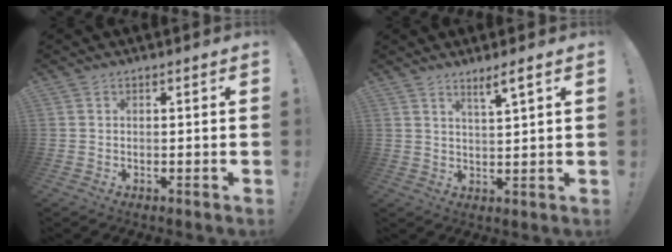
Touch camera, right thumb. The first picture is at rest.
{"total": 4.5, "force": [3.2, -0.2, 3.1], "torque": [-0.040, -0.021, 0.049]}